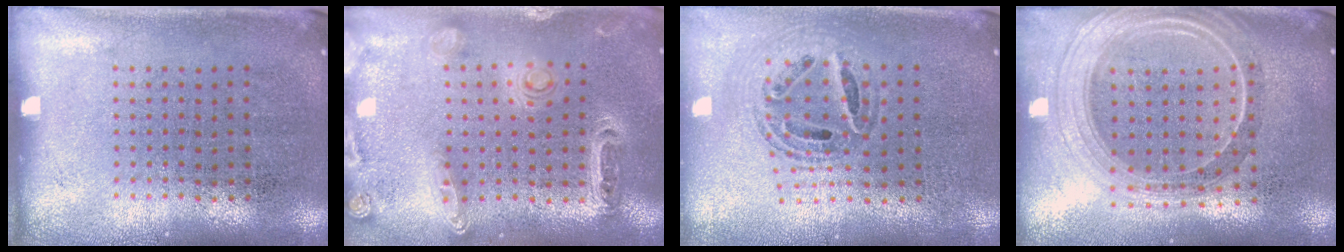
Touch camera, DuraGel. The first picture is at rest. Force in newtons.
{"total": 1.4, "press": 1.3, "slide": 0.3}
{"total": 0.9, "press": 0.9, "slide": 0.2}
{"total": 2.4, "press": 2.1, "slide": 1.2}